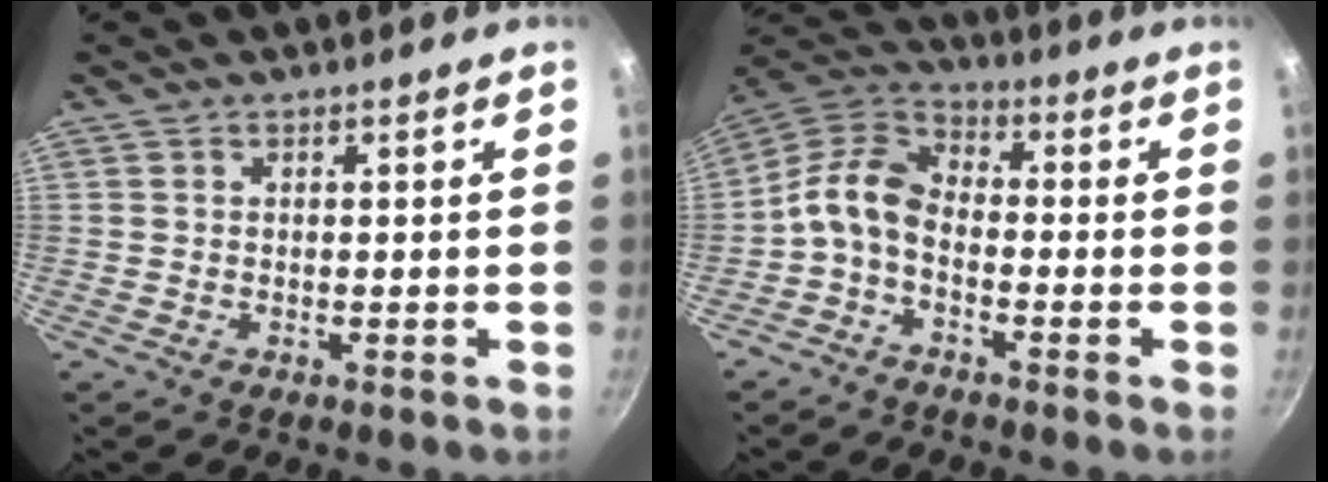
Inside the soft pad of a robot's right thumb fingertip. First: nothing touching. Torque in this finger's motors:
{"motor_torque": [0.89, 2.21, 1.14, -0.75, 0.13]}